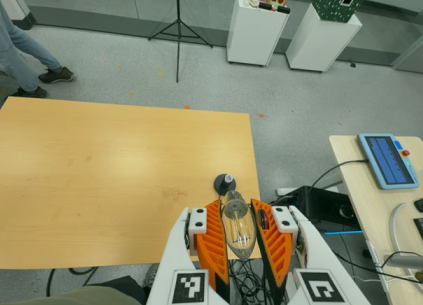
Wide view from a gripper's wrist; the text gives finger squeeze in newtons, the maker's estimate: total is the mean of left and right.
{"total": 17.9, "left": 19.0, "right": 16.9}